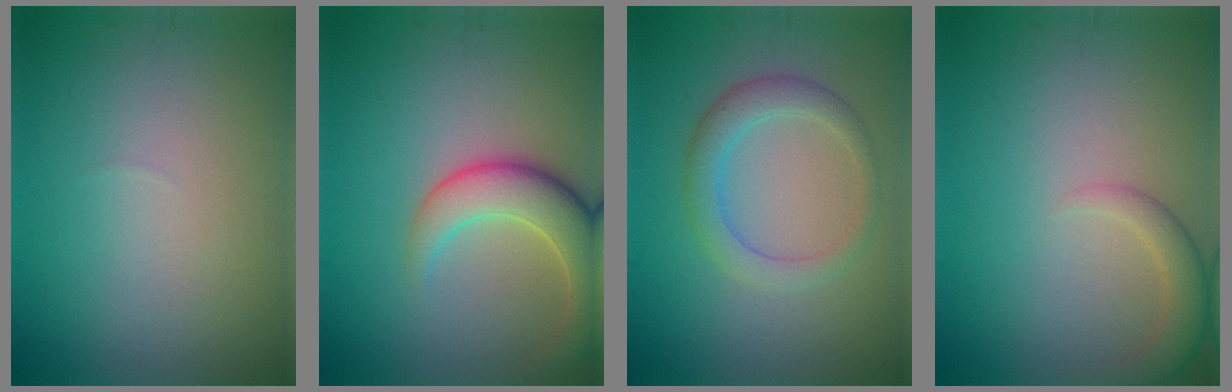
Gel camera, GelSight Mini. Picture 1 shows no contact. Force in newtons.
{"total": 6.1, "press": 6.0, "slide": 0.6}
{"total": 3.0, "press": 3.0, "slide": 0.1}
{"total": 2.5, "press": 2.5, "slide": 0.2}